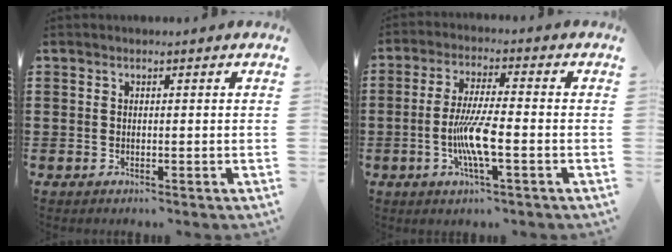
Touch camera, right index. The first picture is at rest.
{"total": 7.7, "force": [-2.0, 1.2, 7.3], "torque": [-0.151, -0.011, -0.043]}